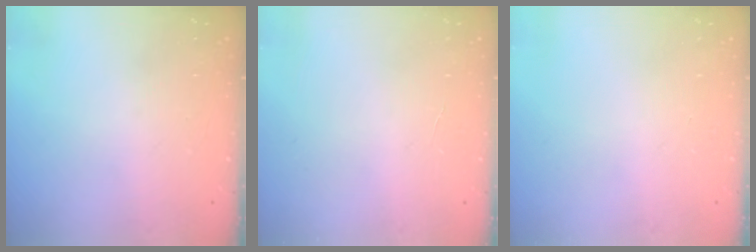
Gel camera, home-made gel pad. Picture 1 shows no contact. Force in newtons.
{"total": 1.3, "press": 1.3, "slide": 0.1}
{"total": 0.0}